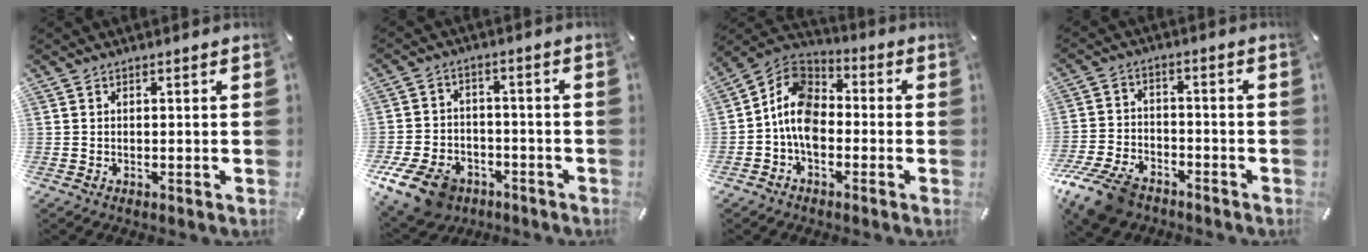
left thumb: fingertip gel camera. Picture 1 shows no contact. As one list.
[{"total": 11.9, "force": [-7.1, 7.6, 5.8], "torque": [-0.123, 0.048, -0.130]}, {"total": 10.4, "force": [-3.6, 7.1, 6.6], "torque": [-0.151, 0.012, -0.073]}, {"total": 10.4, "force": [-7.5, 5.7, 4.5], "torque": [-0.094, 0.037, -0.142]}]